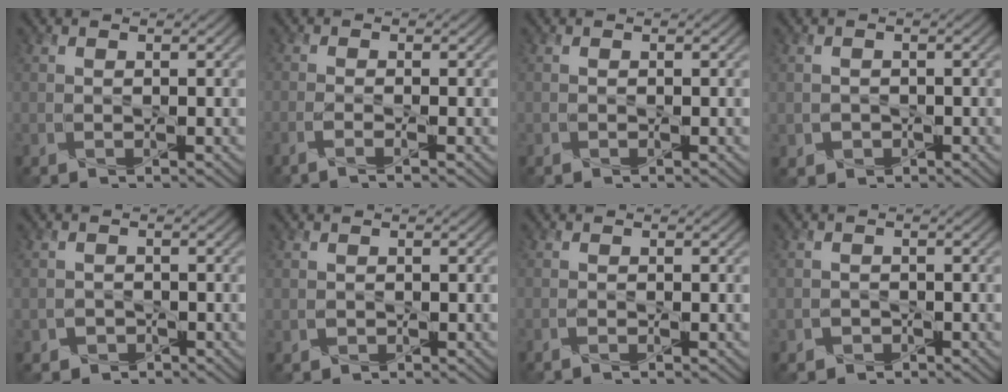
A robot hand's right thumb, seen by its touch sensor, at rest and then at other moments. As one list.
[{"total": 2.2, "force": [-1.3, 0.3, 1.8], "torque": [-0.029, 0.002, -0.038]}, {"total": 0.0}, {"total": 1.6, "force": [-0.6, 1.4, 0.2], "torque": [-0.003, -0.009, -0.012]}, {"total": 1.7, "force": [-1.0, 1.3, 0.3], "torque": [0.000, -0.004, -0.019]}, {"total": 0.5, "force": [0.0, 0.5, 0.1], "torque": [-0.003, -0.006, 0.002]}, {"total": 0.6, "force": [-0.4, 0.0, 0.5], "torque": [-0.010, 0.000, -0.009]}, {"total": 1.4, "force": [-0.8, 1.0, 0.2], "torque": [0.001, -0.002, -0.016]}]